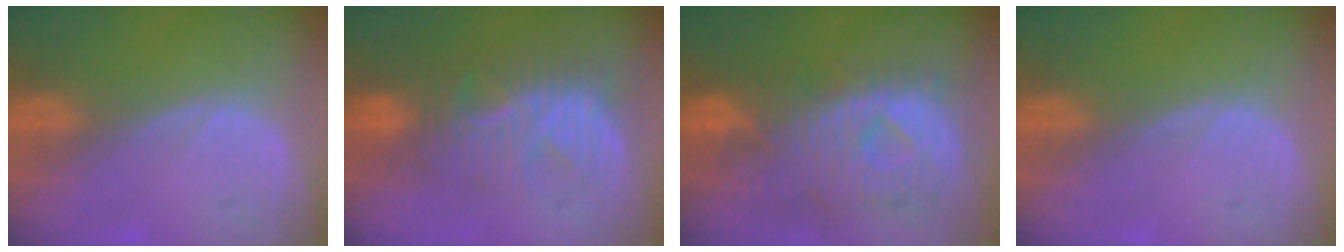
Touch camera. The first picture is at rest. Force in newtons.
{"total": 8.1, "press": 8.0, "slide": 1.3}
{"total": 11.4, "press": 9.8, "slide": 5.8}
{"total": 0.0}